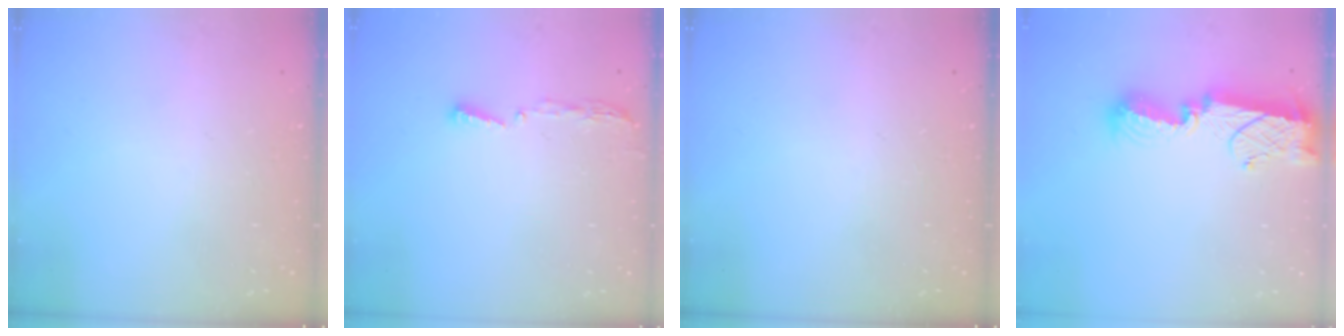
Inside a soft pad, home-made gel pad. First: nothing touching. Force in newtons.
{"total": 3.4, "press": 3.4, "slide": 0.4}
{"total": 0.0}
{"total": 12.3, "press": 12.3, "slide": 0.8}